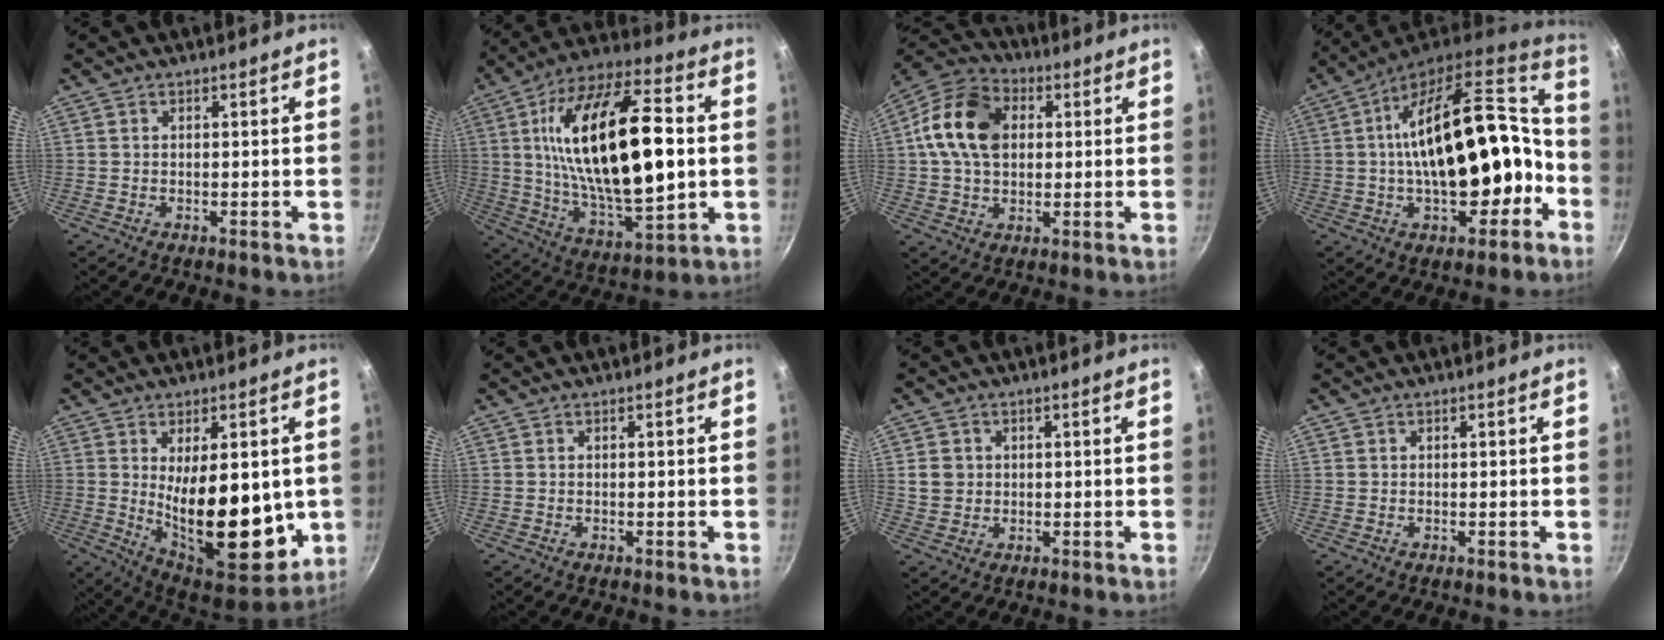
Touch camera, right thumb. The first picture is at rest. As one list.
[{"total": 29.2, "force": [2.7, 12.9, 26.0], "torque": [-0.447, 0.003, 0.050]}, {"total": 15.4, "force": [2.8, 11.0, 10.4], "torque": [-0.169, 0.016, 0.032]}, {"total": 25.5, "force": [-3.1, 13.8, 21.2], "torque": [-0.294, 0.068, -0.029]}, {"total": 21.0, "force": [-0.7, 9.9, 18.5], "torque": [-0.237, -0.037, 0.010]}, {"total": 0.0}, {"total": 4.2, "force": [0.6, 3.8, 1.6], "torque": [-0.016, 0.003, 0.013]}, {"total": 0.0}]